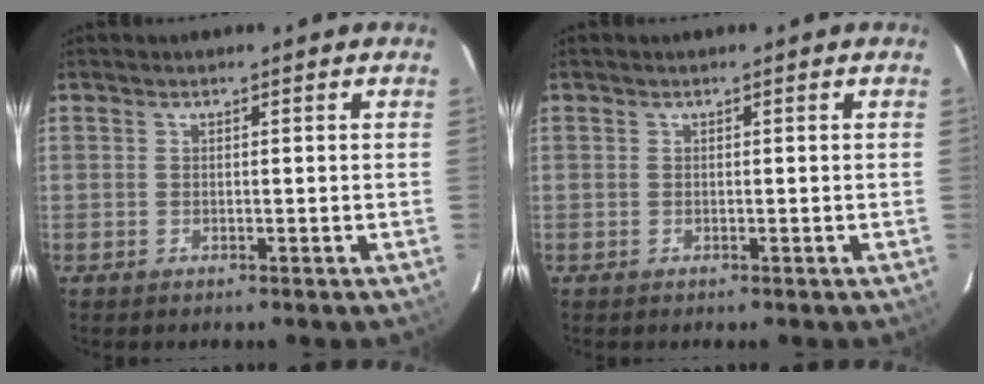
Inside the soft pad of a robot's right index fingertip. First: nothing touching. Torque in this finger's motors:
{"motor_torque": [-0.06, 0.01, 0.02, 0.00]}